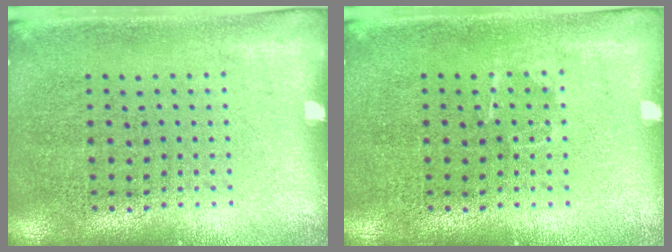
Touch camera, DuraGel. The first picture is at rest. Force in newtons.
{"total": 0.6, "press": 0.6, "slide": 0.2}